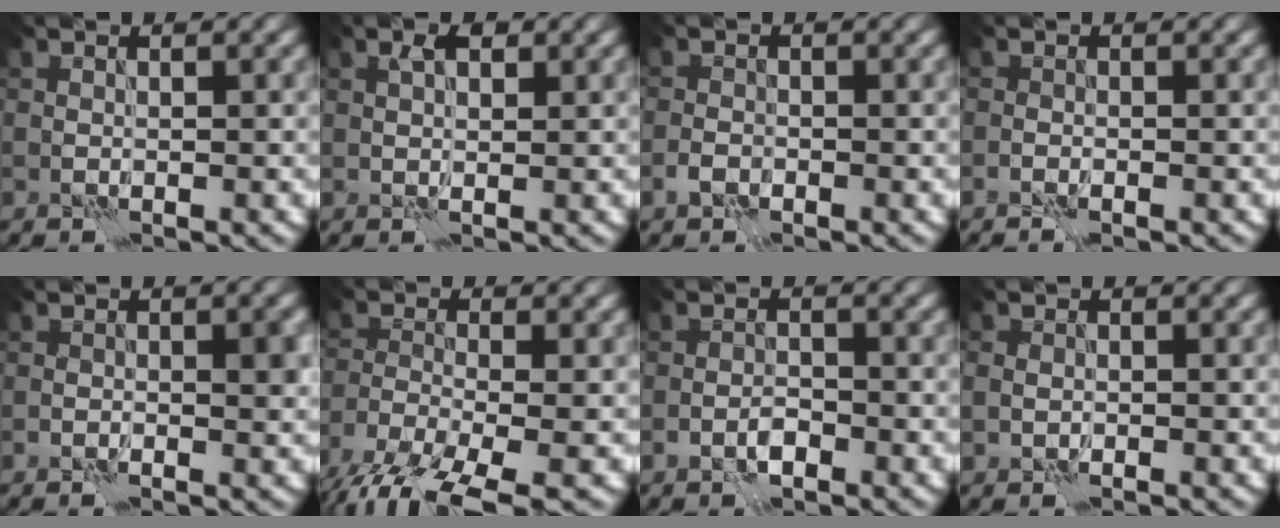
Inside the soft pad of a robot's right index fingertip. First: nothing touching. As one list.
[{"total": 1.8, "force": [0.9, 0.9, 1.4], "torque": [-0.024, 0.003, 0.015]}, {"total": 1.2, "force": [-0.8, 0.8, 0.5], "torque": [-0.006, 0.002, -0.019]}, {"total": 0.8, "force": [-0.6, 0.2, 0.5], "torque": [-0.012, 0.000, -0.014]}, {"total": 1.8, "force": [-0.3, 0.8, 1.6], "torque": [-0.019, -0.001, -0.007]}, {"total": 8.4, "force": [-5.9, 2.4, 5.5], "torque": [-0.112, -0.019, -0.116]}, {"total": 1.6, "force": [-1.0, 0.6, 1.1], "torque": [-0.017, 0.004, -0.021]}, {"total": 1.1, "force": [-0.2, 0.9, 0.6], "torque": [-0.009, 0.000, -0.002]}]